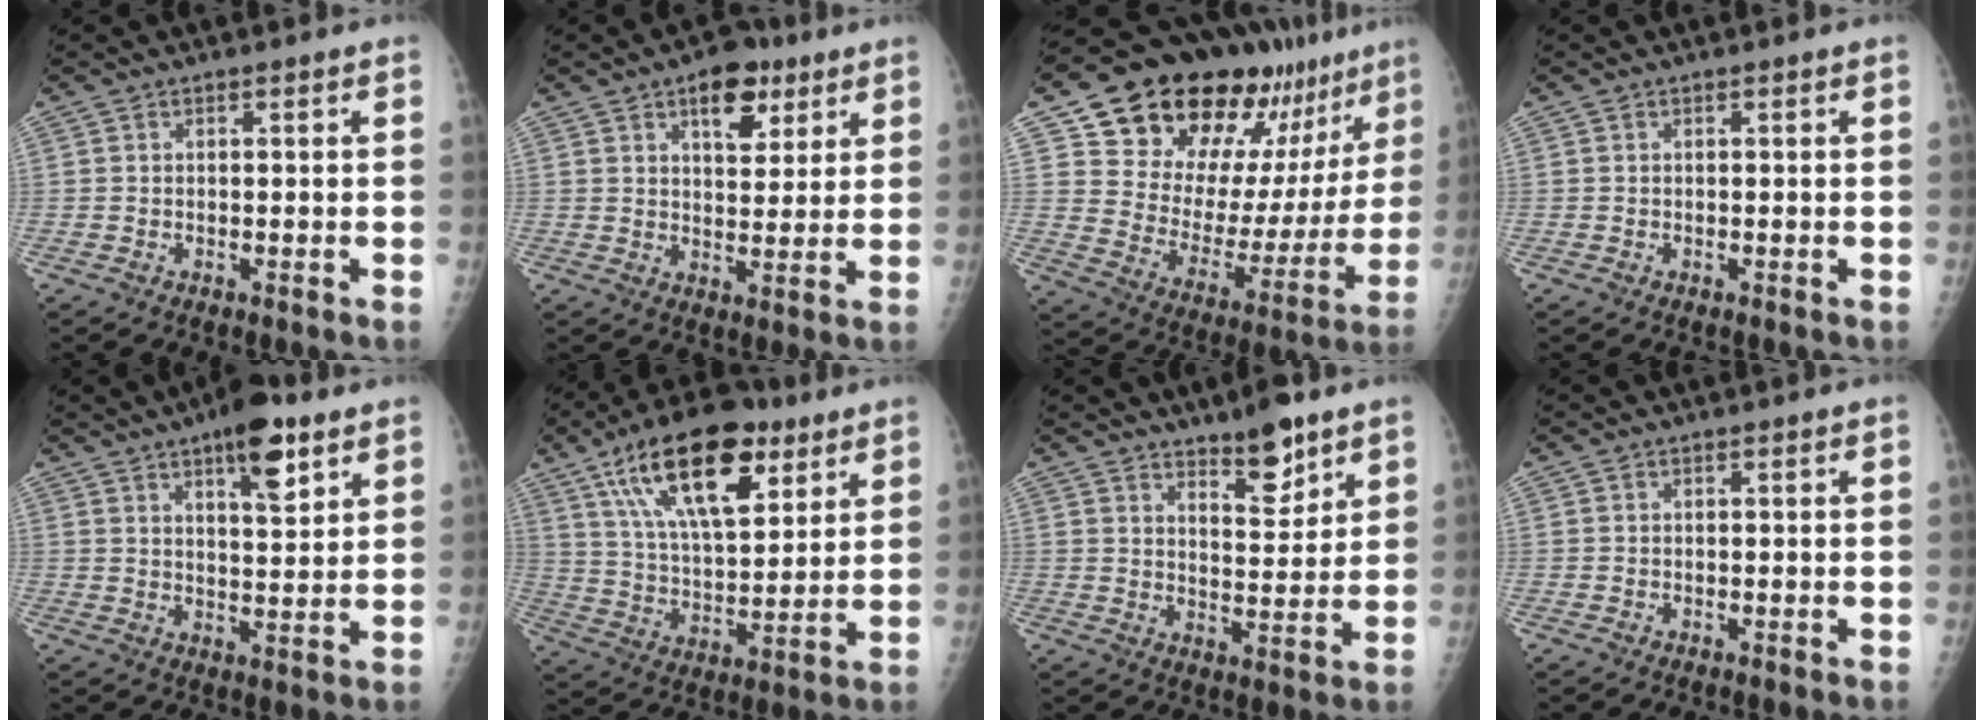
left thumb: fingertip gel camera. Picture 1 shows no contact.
{"total": 8.9, "force": [4.8, 4.9, 5.6], "torque": [-0.050, -0.019, 0.067]}
{"total": 26.8, "force": [18.2, 12.7, 15.1], "torque": [-0.186, -0.060, 0.272]}
{"total": 0.0}
{"total": 9.9, "force": [5.8, 3.4, 7.3], "torque": [-0.091, -0.030, 0.084]}
{"total": 21.9, "force": [11.4, 9.9, 15.8], "torque": [-0.241, -0.031, 0.197]}
{"total": 8.3, "force": [5.8, 2.8, 5.2], "torque": [-0.058, -0.044, 0.090]}
{"total": 0.0}